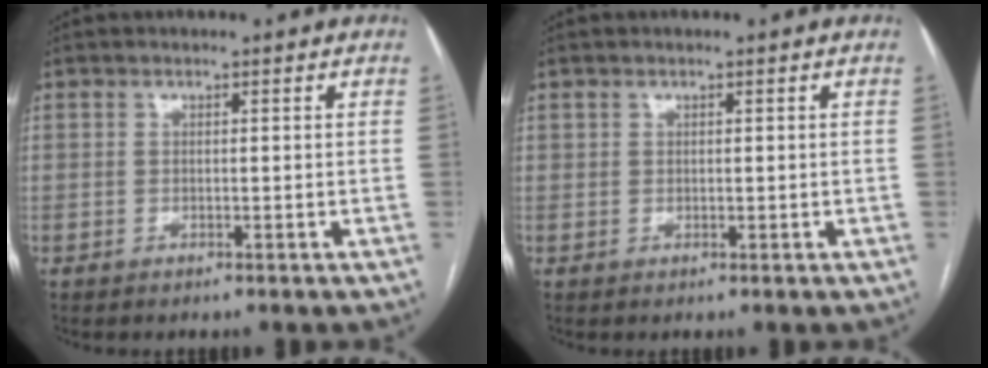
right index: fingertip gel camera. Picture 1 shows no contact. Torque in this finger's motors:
{"motor_torque": [-0.30, 0.07, -0.04, 0.00]}